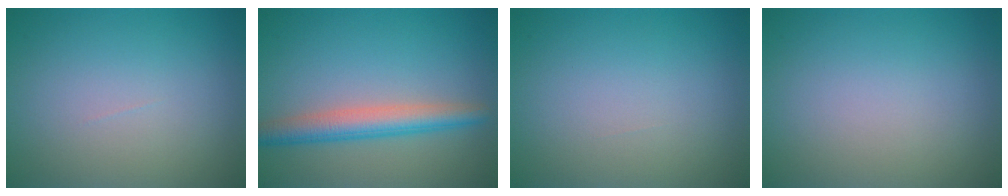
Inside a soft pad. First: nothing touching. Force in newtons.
{"total": 4.8, "press": 4.8, "slide": 0.1}
{"total": 0.0}
{"total": 0.0}